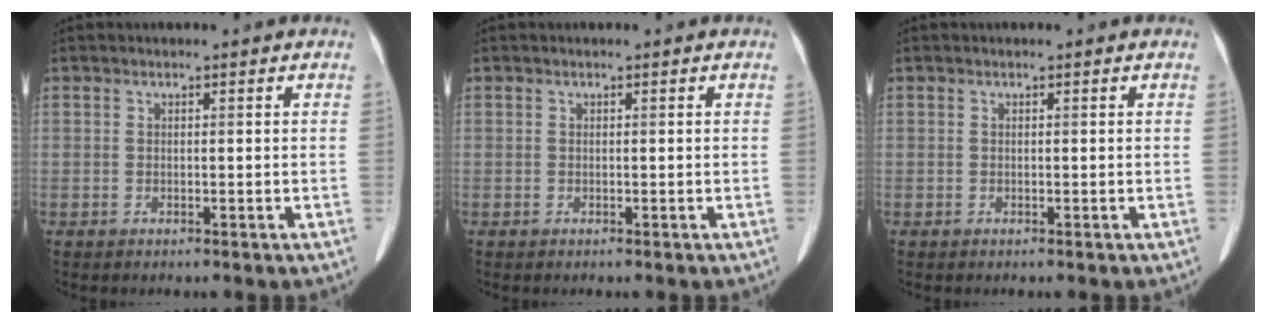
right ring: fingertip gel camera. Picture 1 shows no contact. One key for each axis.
{"total": 0.0}
{"total": 0.0}